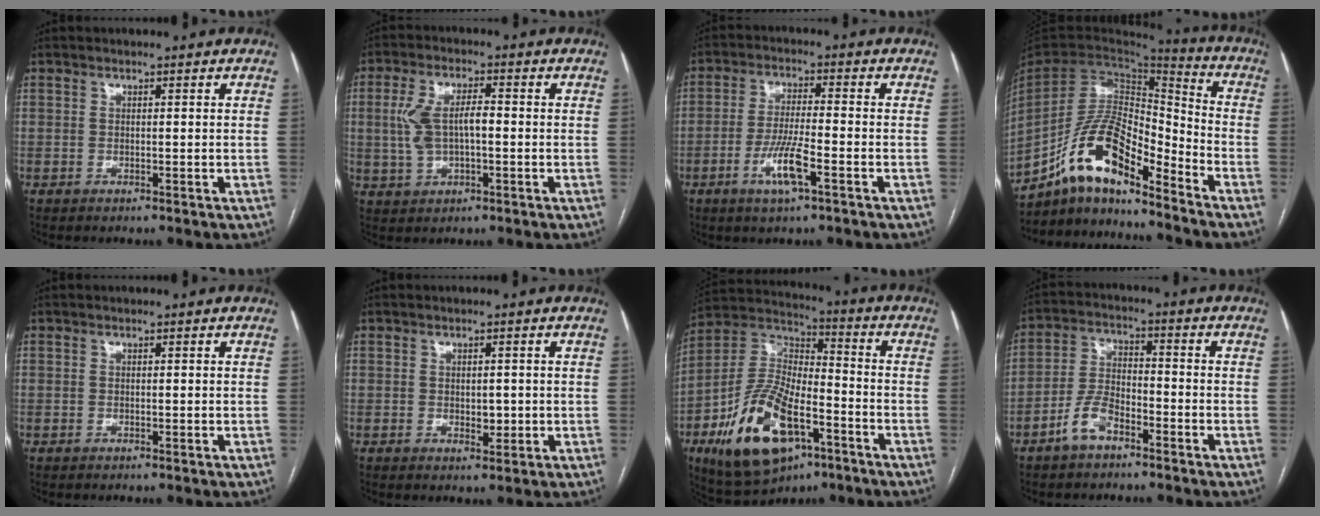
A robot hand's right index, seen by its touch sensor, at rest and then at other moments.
{"total": 7.4, "force": [0.1, 3.2, 6.7], "torque": [-0.147, 0.019, 0.006]}
{"total": 7.0, "force": [-3.2, 0.6, 6.2], "torque": [-0.125, -0.007, -0.058]}
{"total": 14.5, "force": [-10.3, 3.7, 9.5], "torque": [-0.187, 0.027, -0.186]}
{"total": 0.0}
{"total": 2.3, "force": [-0.1, 1.3, 1.8], "torque": [-0.025, -0.003, 0.004]}
{"total": 19.1, "force": [-8.7, 8.3, 14.8], "torque": [-0.298, 0.002, -0.145]}
{"total": 6.3, "force": [-4.1, 2.7, 4.1], "torque": [-0.094, 0.011, -0.080]}